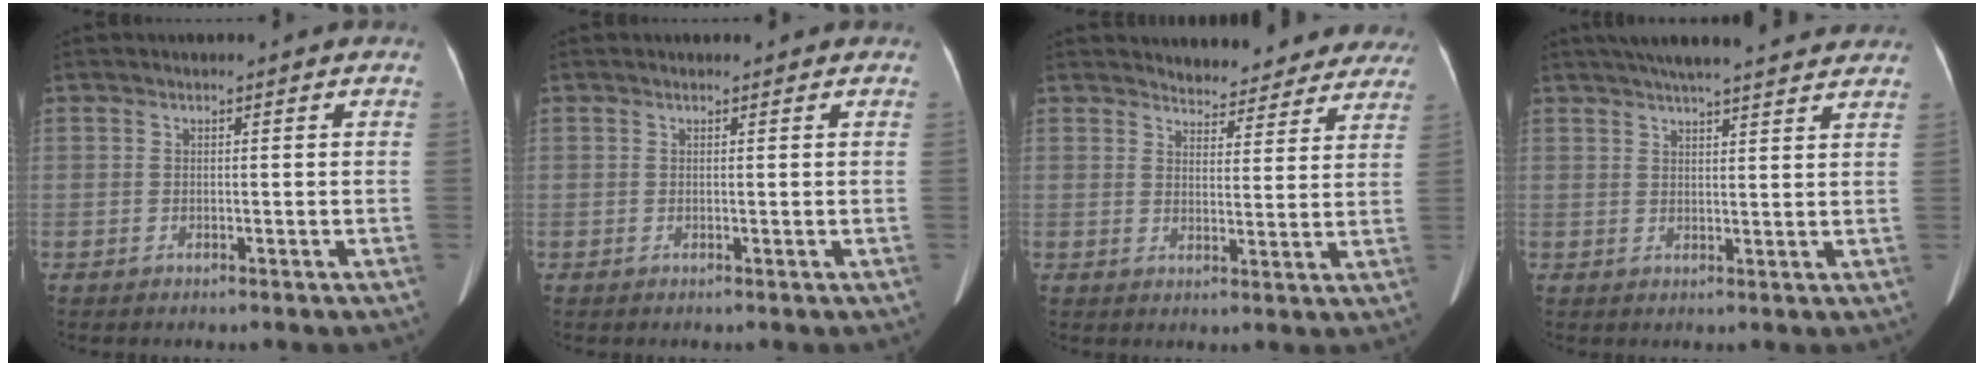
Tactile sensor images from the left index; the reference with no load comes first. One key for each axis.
{"total": 1.2, "fx": 1.1, "fy": 0.2, "fz": 0.3, "tx": -0.011, "ty": 0.011, "tz": 0.012}
{"total": 12.1, "fx": 11.5, "fy": 3.5, "fz": 1.6, "tx": 0.011, "ty": -0.009, "tz": 0.118}
{"total": 15.5, "fx": 13.6, "fy": 1.8, "fz": 7.2, "tx": -0.111, "ty": 0.038, "tz": 0.178}